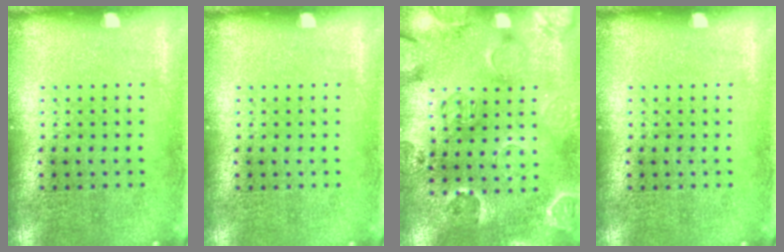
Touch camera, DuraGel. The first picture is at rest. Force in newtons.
{"total": 0.0}
{"total": 2.4, "press": 2.1, "slide": 1.3}
{"total": 0.0}